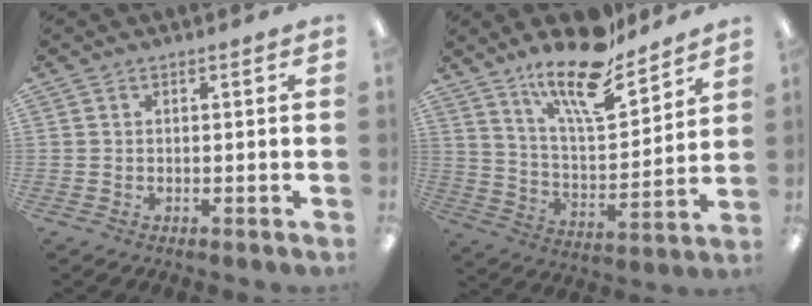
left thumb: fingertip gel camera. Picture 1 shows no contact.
{"total": 17.3, "force": [13.8, 4.8, 9.3], "torque": [-0.163, -0.086, 0.231]}